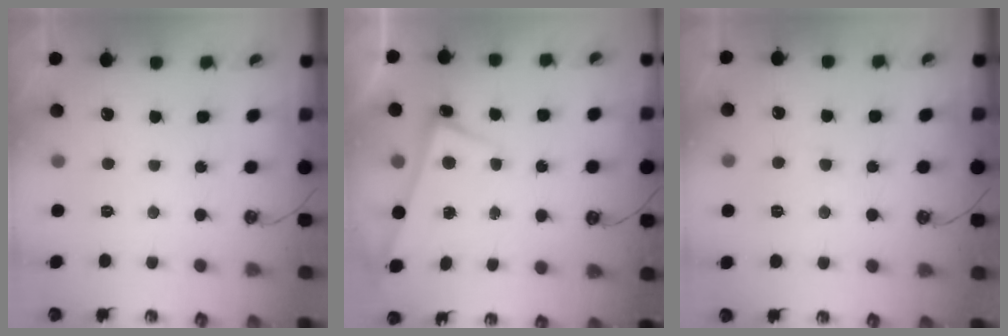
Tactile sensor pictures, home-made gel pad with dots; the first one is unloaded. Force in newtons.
{"total": 2.7, "press": 2.7, "slide": 0.5}
{"total": 2.4, "press": 2.4, "slide": 0.4}